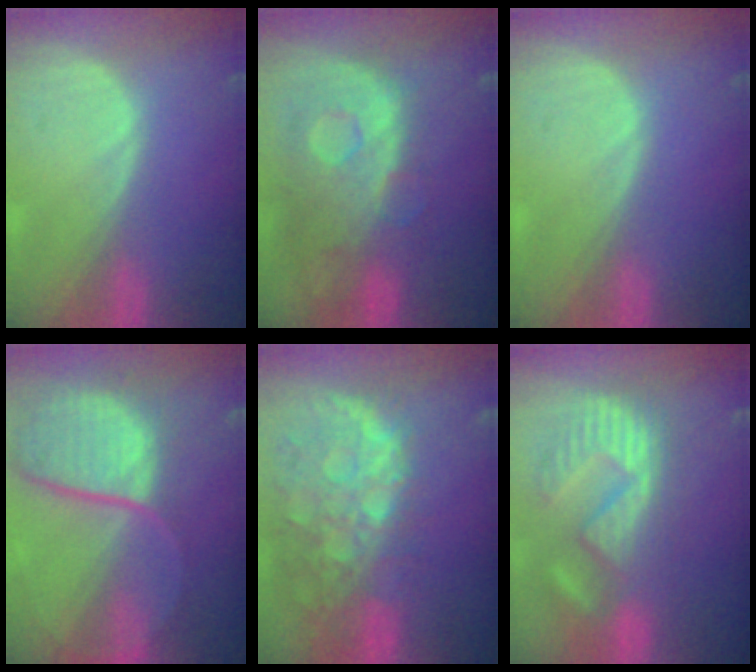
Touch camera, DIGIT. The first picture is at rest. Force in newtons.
{"total": 11.3, "press": 9.8, "slide": 5.6}
{"total": 0.0}
{"total": 12.0, "press": 9.9, "slide": 6.7}
{"total": 12.6, "press": 10.4, "slide": 7.1}
{"total": 10.3, "press": 10.2, "slide": 1.7}